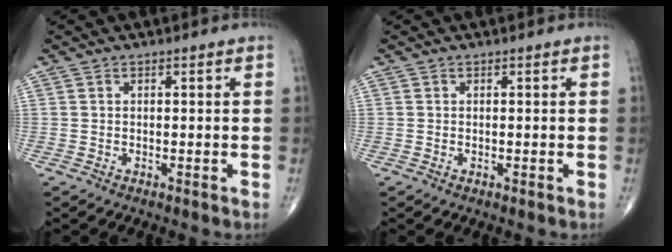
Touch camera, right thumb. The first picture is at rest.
{"total": 0.0}